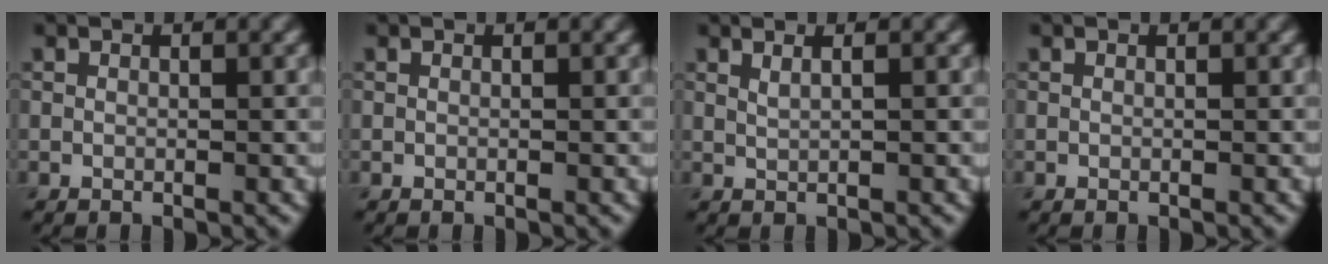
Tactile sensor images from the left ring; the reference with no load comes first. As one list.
[{"total": 0.0}, {"total": 1.7, "force": [1.0, 0.7, 1.2], "torque": [-0.008, -0.004, 0.002]}, {"total": 0.0}]